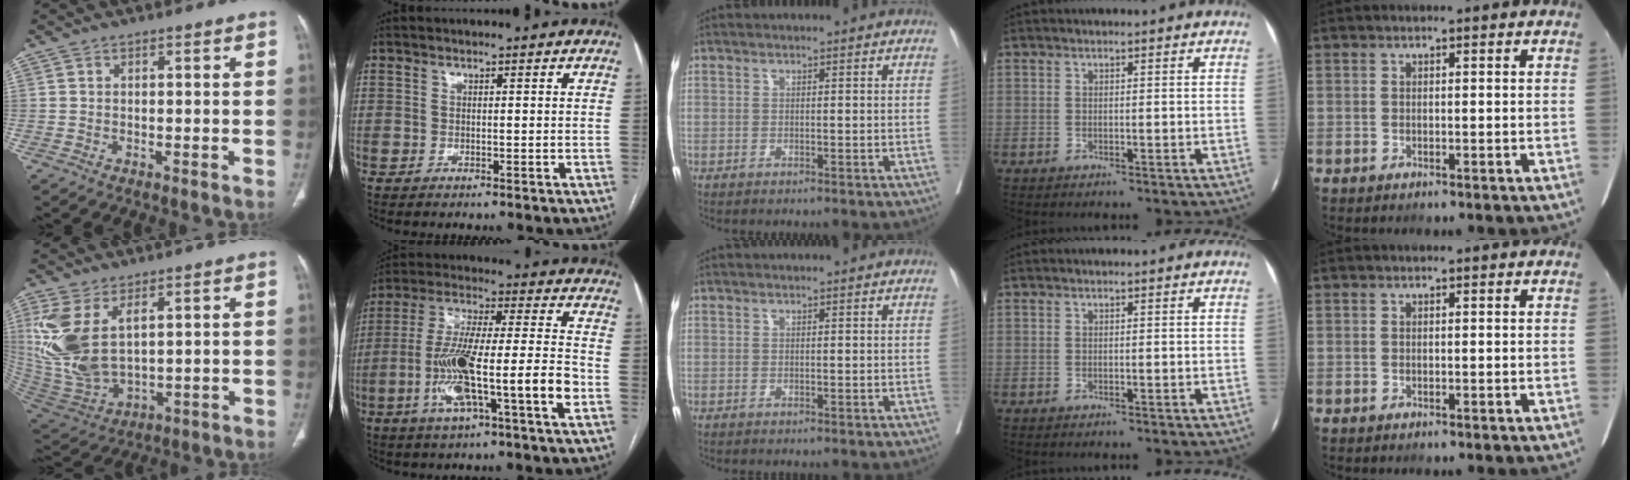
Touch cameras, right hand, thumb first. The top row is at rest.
{"thumb": {"total": 14.8, "force": [4.6, 7.8, 11.7], "torque": [-0.263, -0.015, 0.115]}, "index": {"total": 16.0, "force": [-4.9, 0.9, 15.2], "torque": [-0.284, 0.005, -0.087]}}